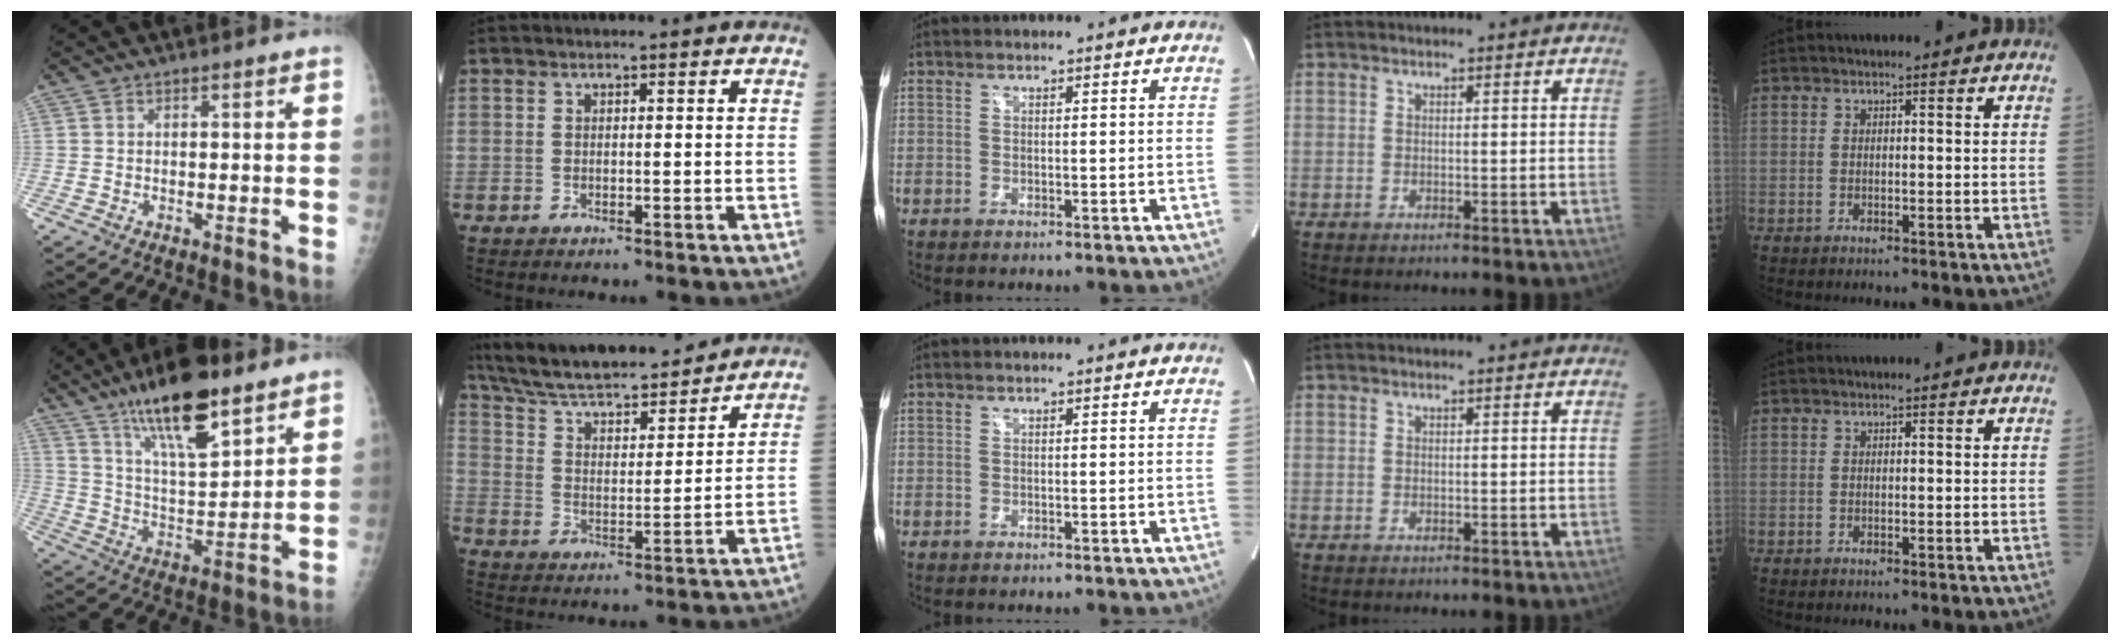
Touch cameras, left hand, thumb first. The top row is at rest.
{"thumb": {"total": 17.5, "force": [11.5, 5.3, 12.1], "torque": [-0.178, -0.060, 0.205]}, "index": {"total": 19.9, "force": [18.0, 3.4, 7.9], "torque": [-0.136, 0.017, 0.289]}}